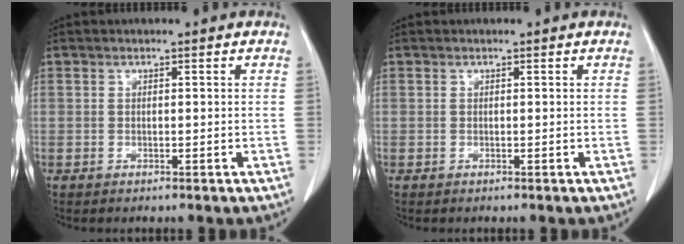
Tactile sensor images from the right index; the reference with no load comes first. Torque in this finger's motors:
{"motor_torque": [0.00, 0.00, 0.00, 0.00]}